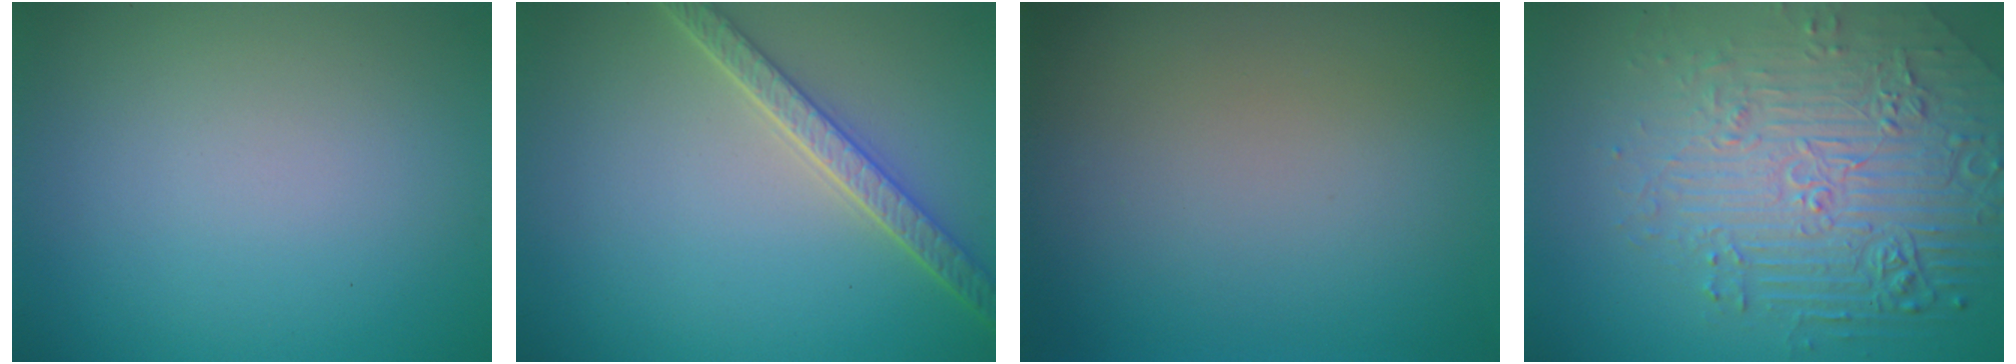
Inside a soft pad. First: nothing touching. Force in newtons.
{"total": 3.6, "press": 3.2, "slide": 1.6}
{"total": 0.0}
{"total": 8.0, "press": 5.7, "slide": 5.6}